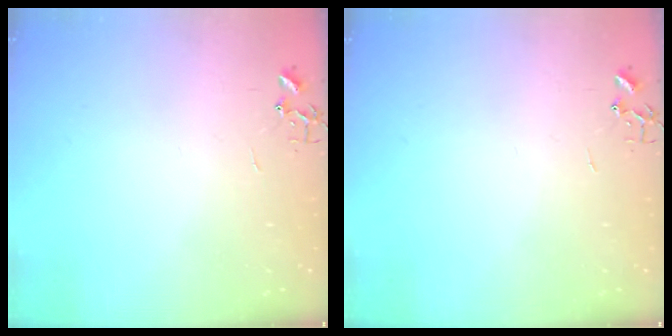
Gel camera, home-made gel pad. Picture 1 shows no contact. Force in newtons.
{"total": 0.0}